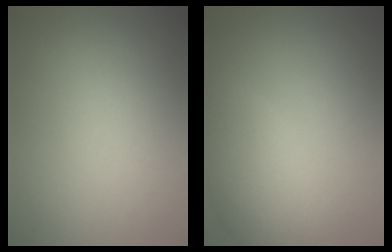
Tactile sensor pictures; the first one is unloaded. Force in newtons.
{"total": 5.4, "press": 5.3, "slide": 0.2}